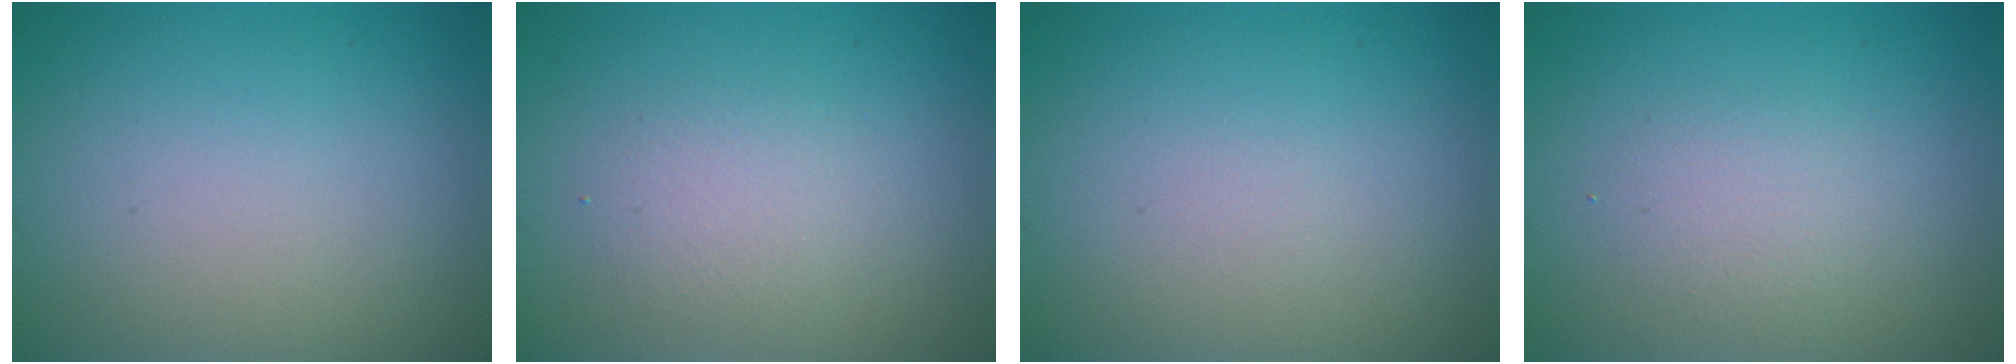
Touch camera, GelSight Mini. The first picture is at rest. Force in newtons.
{"total": 2.1, "press": 2.1, "slide": 0.0}
{"total": 0.0}
{"total": 1.7, "press": 1.7, "slide": 0.1}